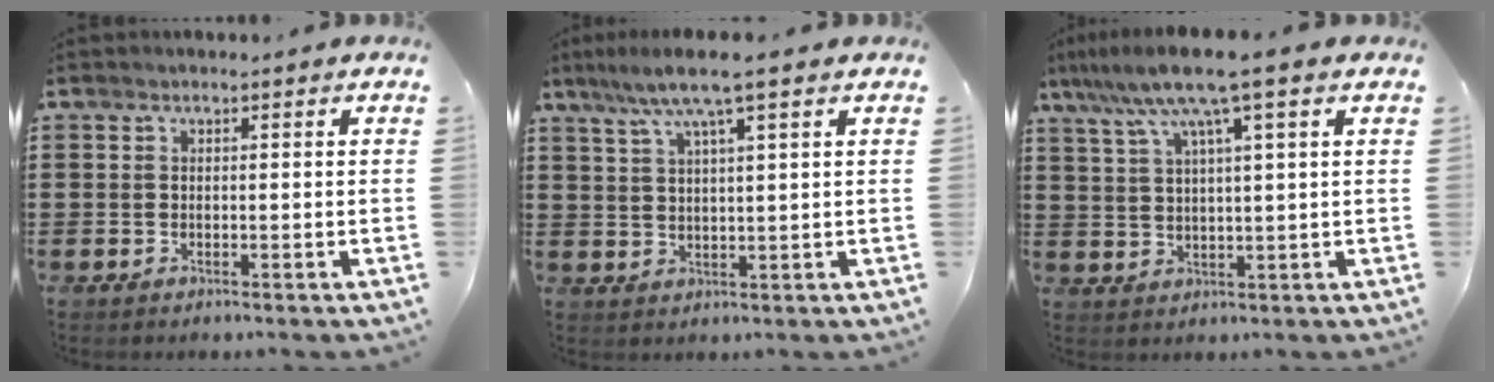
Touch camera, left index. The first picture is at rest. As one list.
[{"total": 6.1, "force": [3.9, 0.2, 4.7], "torque": [-0.102, -0.003, 0.064]}, {"total": 8.5, "force": [5.3, 0.1, 6.7], "torque": [-0.144, -0.011, 0.090]}]